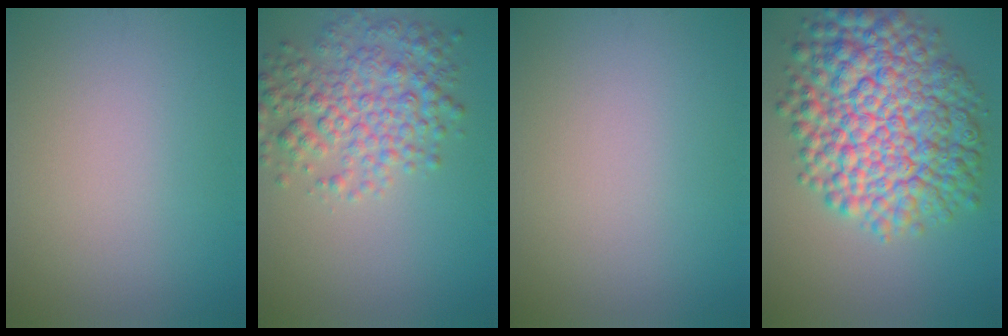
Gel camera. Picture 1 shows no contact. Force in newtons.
{"total": 5.7, "press": 5.7, "slide": 0.2}
{"total": 0.0}
{"total": 12.3, "press": 12.3, "slide": 0.3}